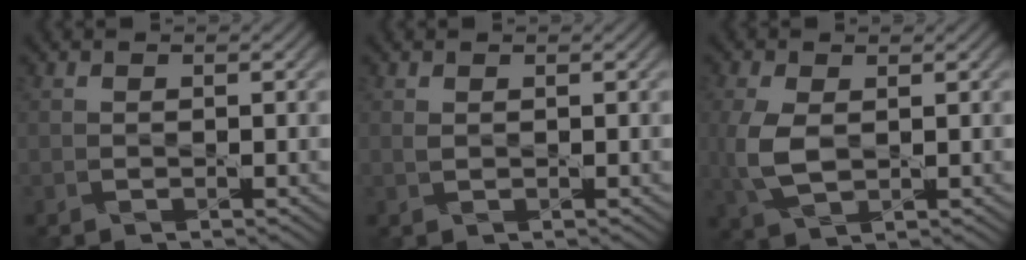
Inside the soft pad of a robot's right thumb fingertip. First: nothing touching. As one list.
[{"total": 0.6, "force": [0.4, 0.3, 0.4], "torque": [-0.013, 0.003, 0.008]}, {"total": 5.3, "force": [0.2, 3.1, 4.3], "torque": [-0.120, -0.002, 0.005]}]